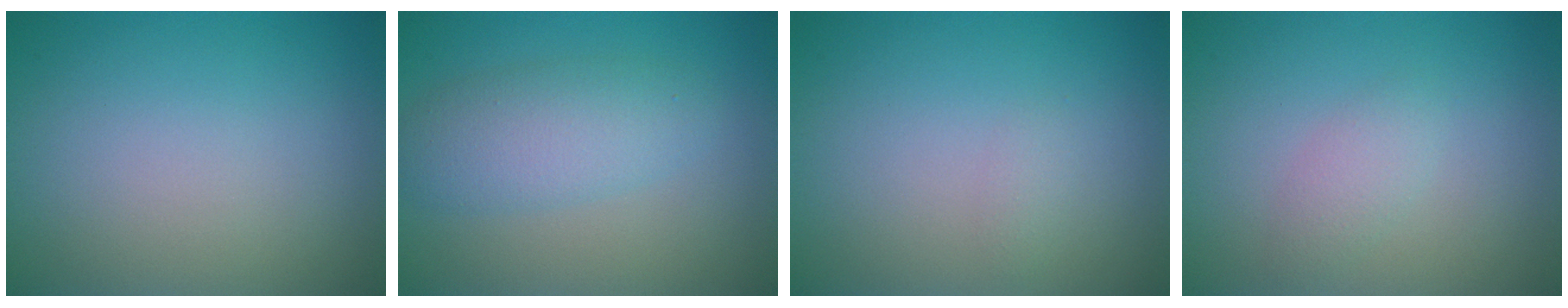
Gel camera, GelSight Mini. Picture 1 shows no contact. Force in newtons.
{"total": 3.9, "press": 3.9, "slide": 0.2}
{"total": 0.6, "press": 0.6, "slide": 0.0}
{"total": 1.5, "press": 1.5, "slide": 0.0}